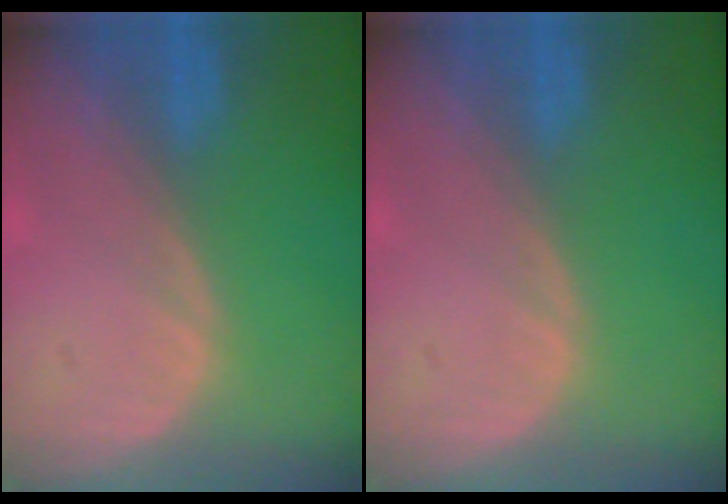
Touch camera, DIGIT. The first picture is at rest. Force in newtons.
{"total": 0.0}